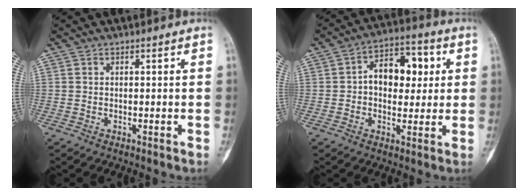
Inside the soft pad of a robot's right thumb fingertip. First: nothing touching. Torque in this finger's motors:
{"motor_torque": [0.09, 0.21, 0.32, -0.25, 0.06]}